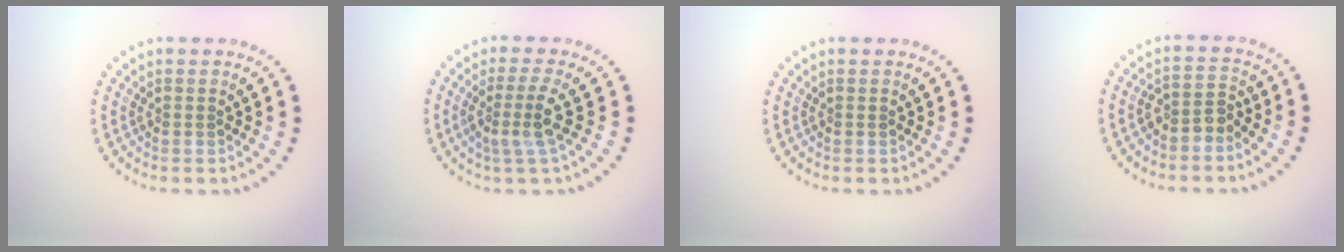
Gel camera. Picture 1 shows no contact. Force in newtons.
{"total": 3.0, "press": 2.2, "slide": 2.0}
{"total": 0.0}
{"total": 2.0, "press": 1.7, "slide": 1.0}